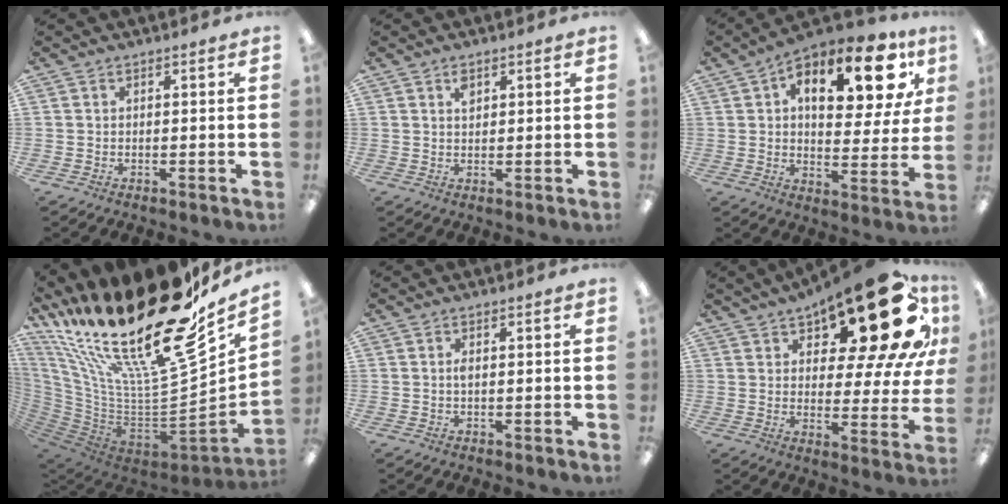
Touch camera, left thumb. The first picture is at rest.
{"total": 2.3, "force": [1.3, 1.2, 1.4], "torque": [-0.016, -0.005, 0.020]}
{"total": 18.7, "force": [9.9, 8.6, 13.4], "torque": [-0.187, -0.041, 0.156]}
{"total": 32.8, "force": [21.1, 10.6, 22.7], "torque": [-0.362, -0.199, 0.372]}
{"total": 1.7, "force": [0.2, 0.5, 1.6], "torque": [-0.032, 0.002, 0.002]}
{"total": 25.1, "force": [15.4, 9.0, 17.7], "torque": [-0.236, -0.099, 0.246]}